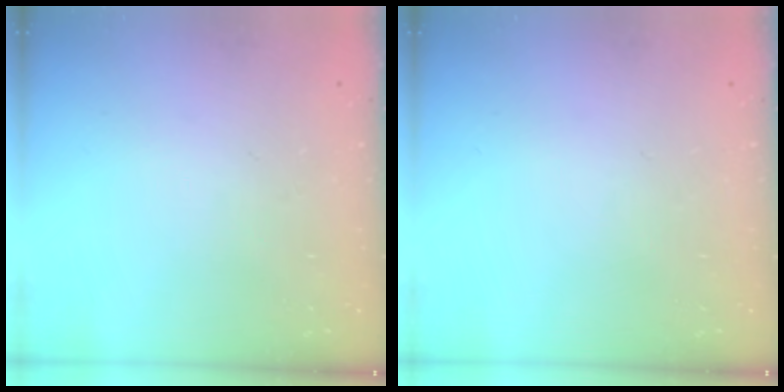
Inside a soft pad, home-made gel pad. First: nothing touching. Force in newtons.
{"total": 0.0}